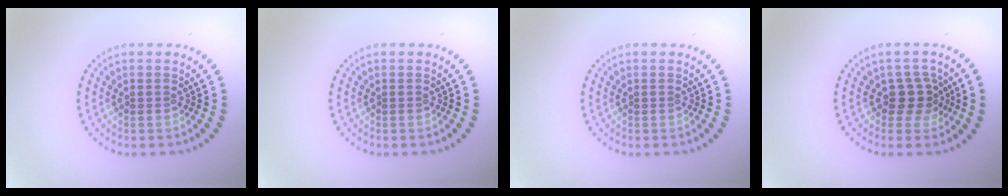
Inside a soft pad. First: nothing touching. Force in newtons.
{"total": 0.0}
{"total": 0.0}
{"total": 2.2, "press": 1.9, "slide": 1.2}